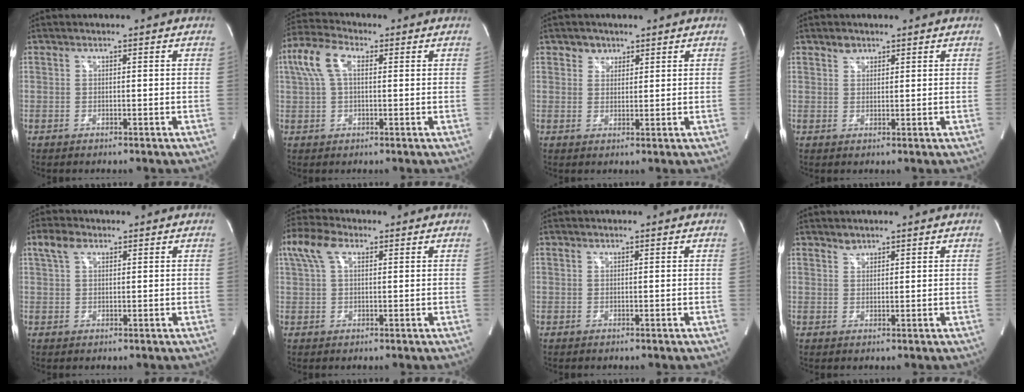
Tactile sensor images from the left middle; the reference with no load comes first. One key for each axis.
{"total": 6.9, "fx": 1.9, "fy": 3.2, "fz": 5.8, "tx": -0.145, "ty": 0.034, "tz": 0.036}
{"total": 2.3, "fx": 1.5, "fy": 1.7, "fz": 0.1, "tx": 0.004, "ty": 0.002, "tz": 0.021}
{"total": 1.6, "fx": 1.2, "fy": 1.0, "fz": 0.3, "tx": -0.003, "ty": 0.001, "tz": 0.020}
{"total": 3.1, "fx": 1.8, "fy": 1.6, "fz": 1.9, "tx": -0.048, "ty": 0.019, "tz": 0.039}
{"total": 5.6, "fx": 2.5, "fy": 2.7, "fz": 4.3, "tx": -0.106, "ty": 0.031, "tz": 0.052}
{"total": 0.0}
{"total": 1.1, "fx": 1.0, "fy": 0.5, "fz": 0.0, "tx": 0.004, "ty": -0.002, "tz": 0.017}